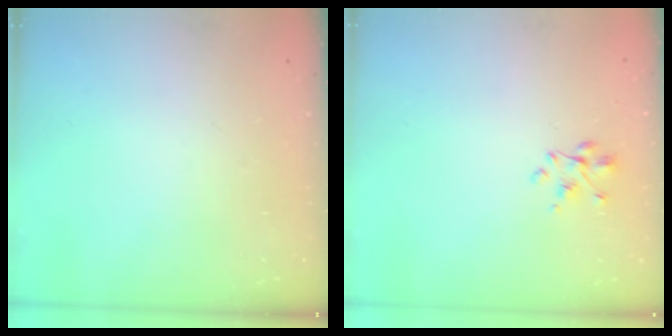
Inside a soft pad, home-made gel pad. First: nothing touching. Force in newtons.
{"total": 2.4, "press": 2.3, "slide": 0.8}